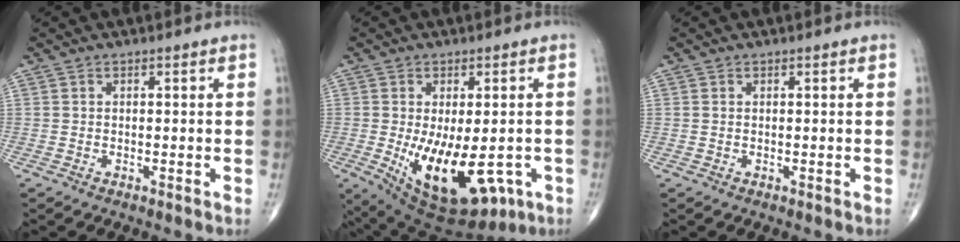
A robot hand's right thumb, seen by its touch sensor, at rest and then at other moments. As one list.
[{"total": 17.6, "force": [-5.0, 8.6, 14.5], "torque": [-0.221, -0.017, -0.049]}, {"total": 0.0}]